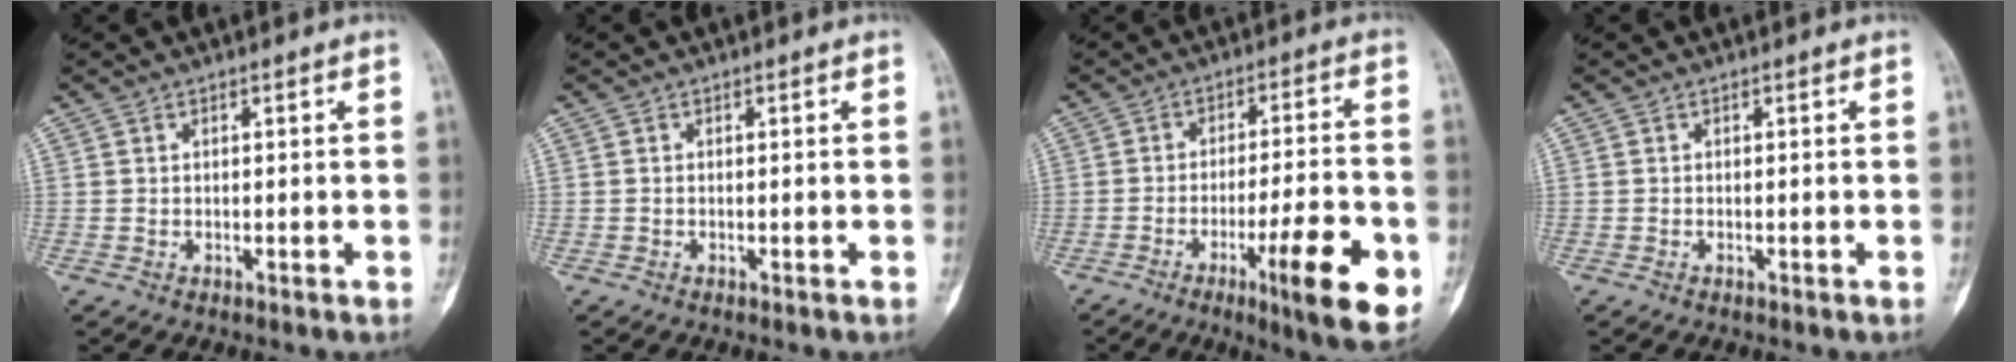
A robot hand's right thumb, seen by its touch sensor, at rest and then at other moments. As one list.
[{"total": 0.0}, {"total": 15.4, "force": [-6.0, 2.7, 13.9], "torque": [-0.199, 0.007, -0.084]}, {"total": 0.0}]